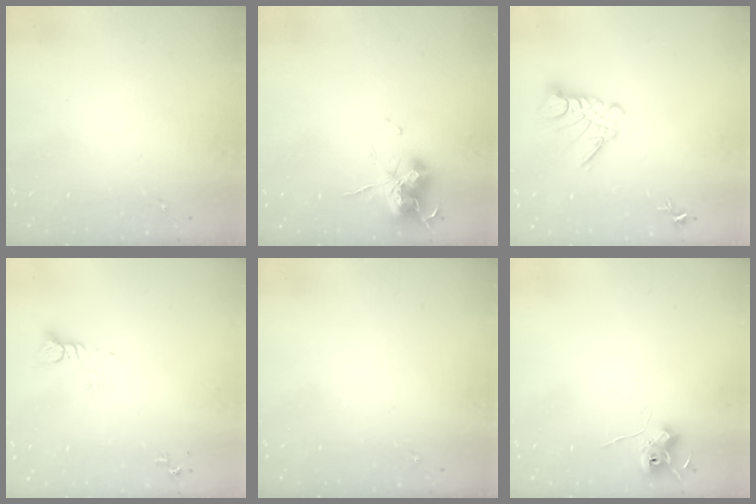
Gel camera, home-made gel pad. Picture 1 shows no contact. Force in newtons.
{"total": 12.6, "press": 12.5, "slide": 1.4}
{"total": 9.7, "press": 9.7, "slide": 0.9}
{"total": 4.4, "press": 4.4, "slide": 0.4}
{"total": 0.0}
{"total": 6.9, "press": 6.9, "slide": 0.6}